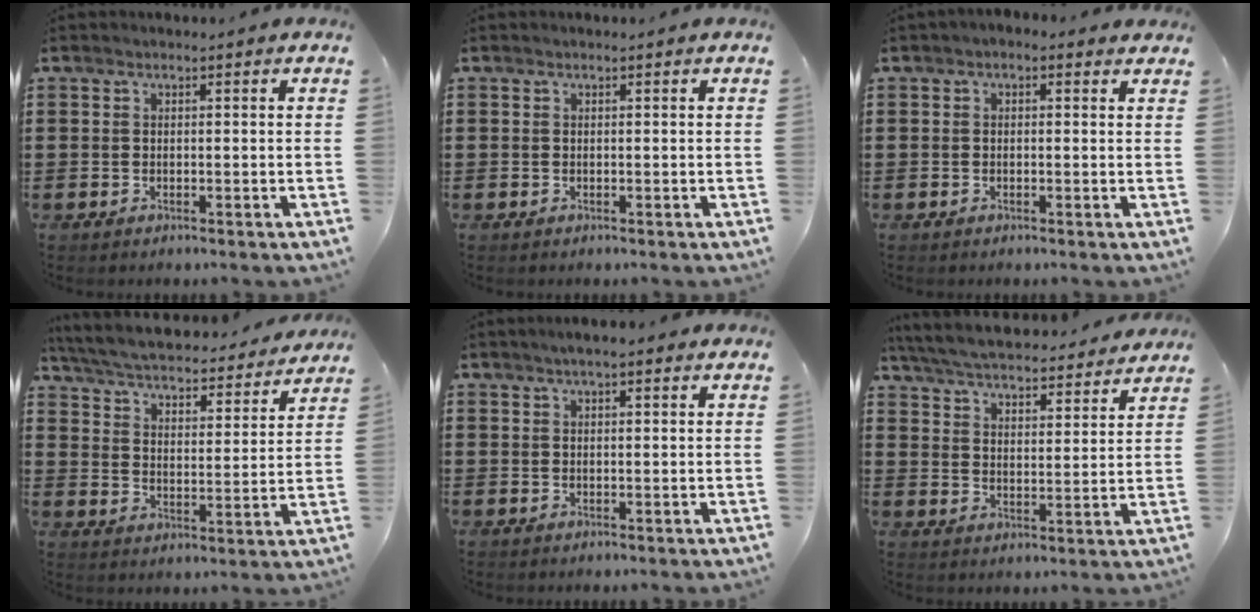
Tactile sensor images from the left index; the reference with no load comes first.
{"total": 0.0}
{"total": 1.1, "force": [-0.2, 0.8, 0.6], "torque": [-0.014, 0.005, -0.006]}
{"total": 4.2, "force": [4.1, 0.2, 1.0], "torque": [-0.042, -0.034, 0.062]}
{"total": 2.3, "force": [1.6, 0.4, 1.6], "torque": [-0.032, 0.005, 0.027]}
{"total": 5.1, "force": [5.1, 0.0, 0.8], "torque": [-0.040, -0.037, 0.085]}